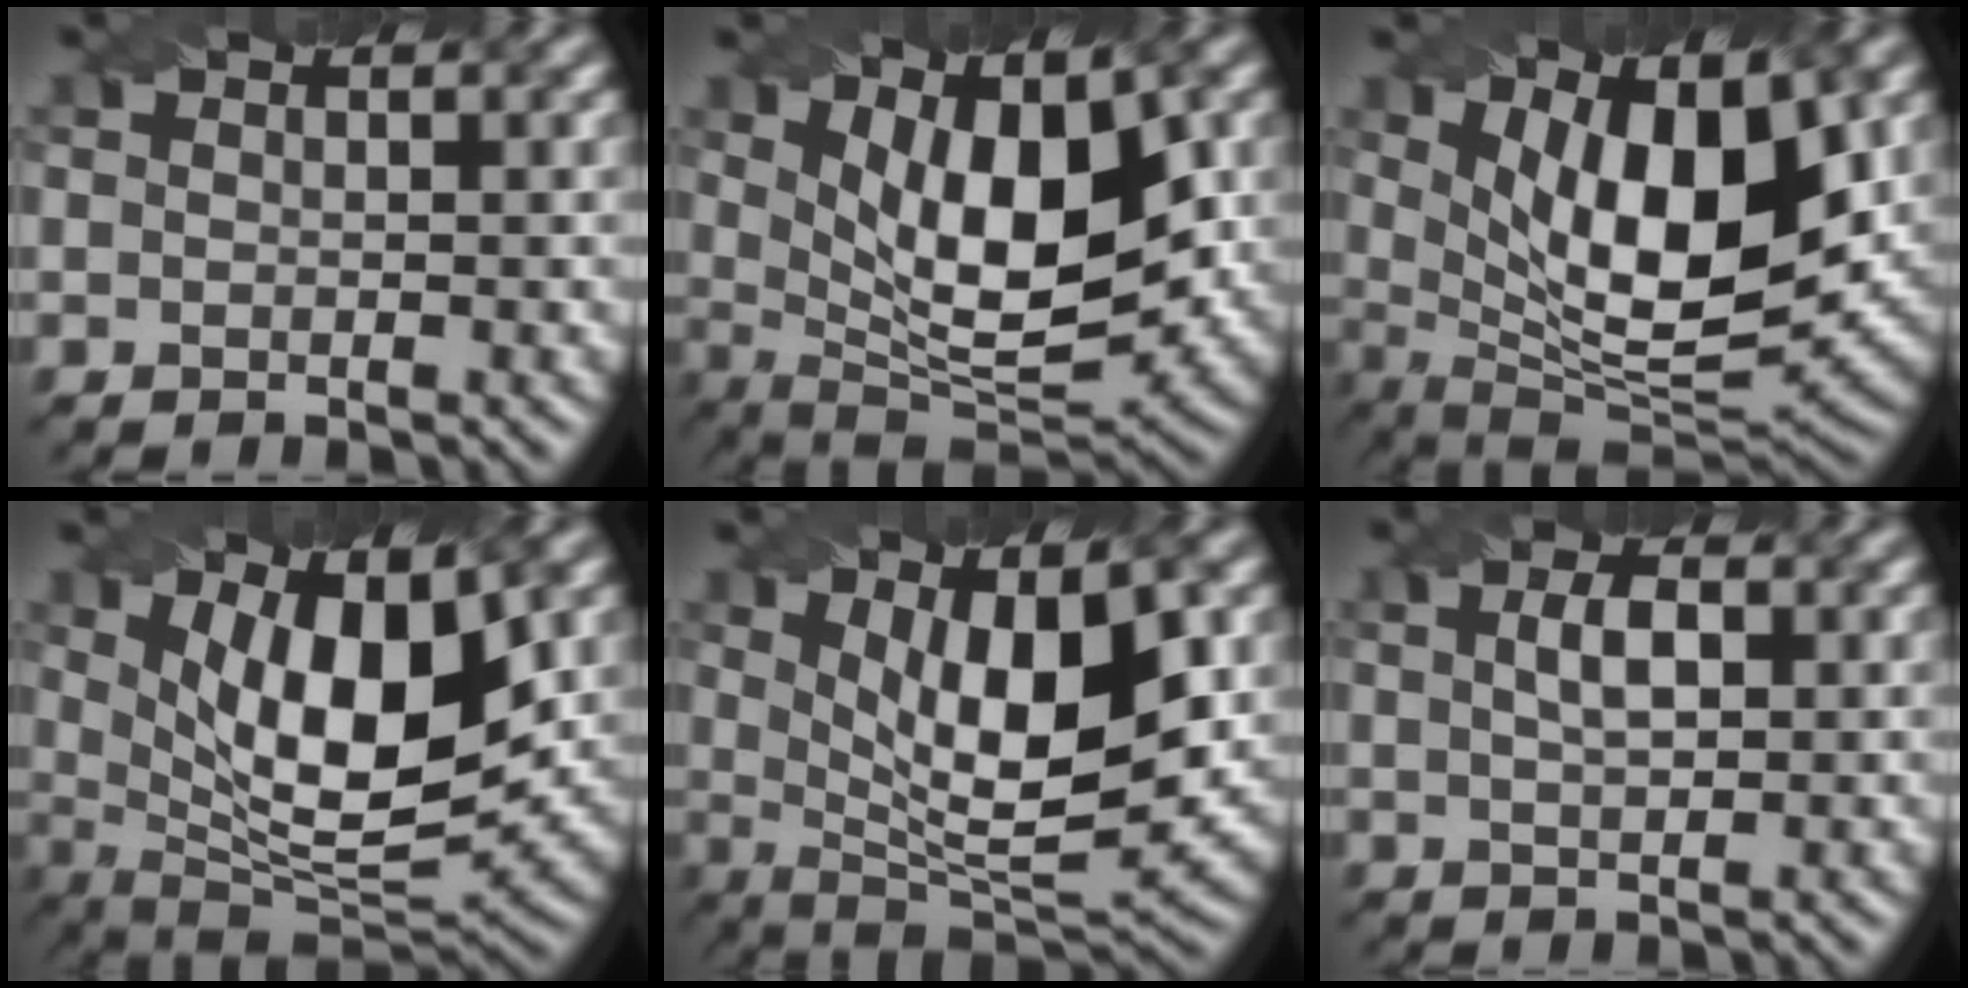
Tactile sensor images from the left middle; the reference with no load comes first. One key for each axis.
{"total": 10.5, "fx": 2.4, "fy": 4.6, "fz": 9.1, "tx": -0.136, "ty": -0.009, "tz": 0.041}
{"total": 12.6, "fx": 3.8, "fy": 5.1, "fz": 11.0, "tx": -0.172, "ty": -0.008, "tz": 0.066}
{"total": 11.8, "fx": 3.3, "fy": 4.8, "fz": 10.3, "tx": -0.159, "ty": -0.008, "tz": 0.057}
{"total": 10.3, "fx": 2.4, "fy": 3.7, "fz": 9.3, "tx": -0.146, "ty": -0.012, "tz": 0.043}
{"total": 2.7, "fx": 0.6, "fy": 1.2, "fz": 2.3, "tx": -0.048, "ty": 0.006, "tz": 0.015}